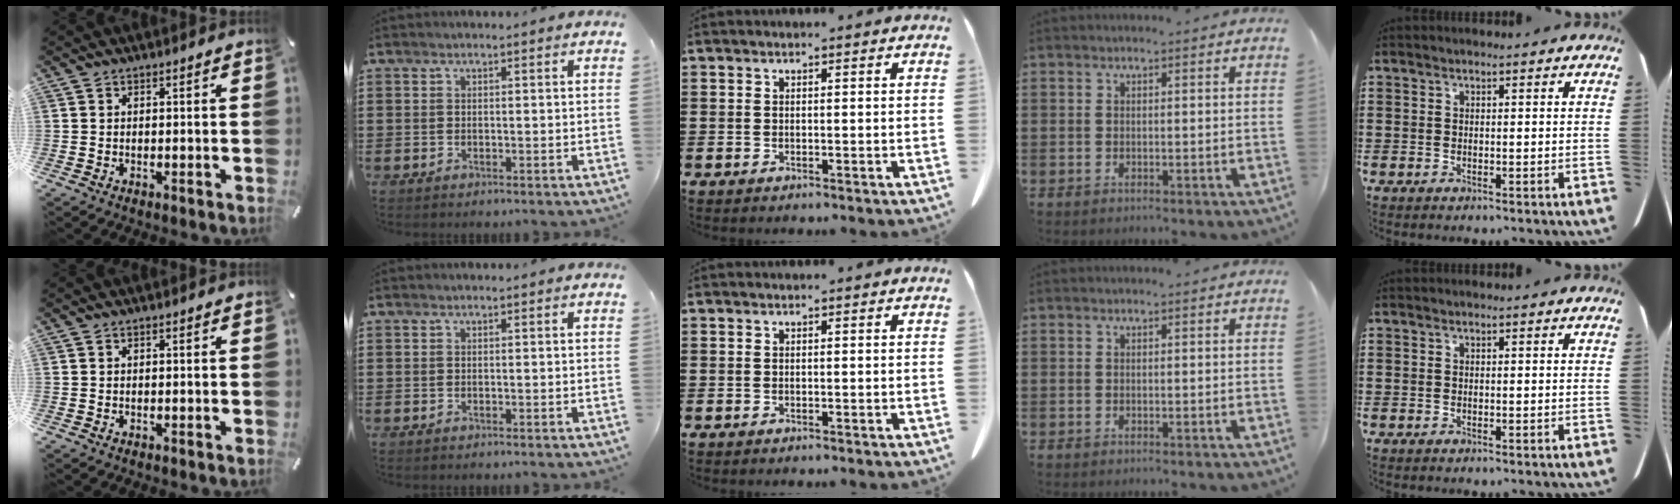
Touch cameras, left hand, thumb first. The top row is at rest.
{}